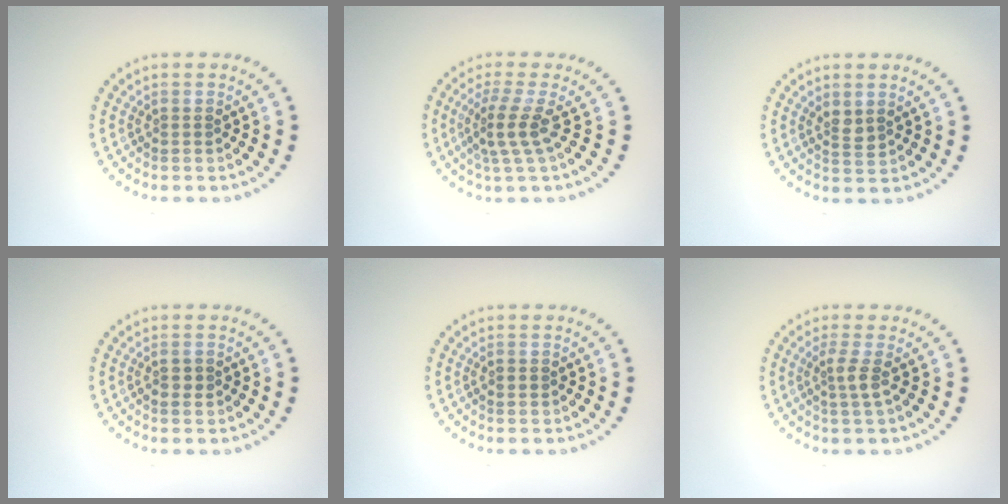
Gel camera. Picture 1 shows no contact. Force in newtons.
{"total": 2.9, "press": 2.0, "slide": 2.0}
{"total": 1.4, "press": 1.4, "slide": 0.5}
{"total": 1.2, "press": 1.2, "slide": 0.2}
{"total": 1.1, "press": 1.1, "slide": 0.1}
{"total": 1.8, "press": 1.3, "slide": 1.2}